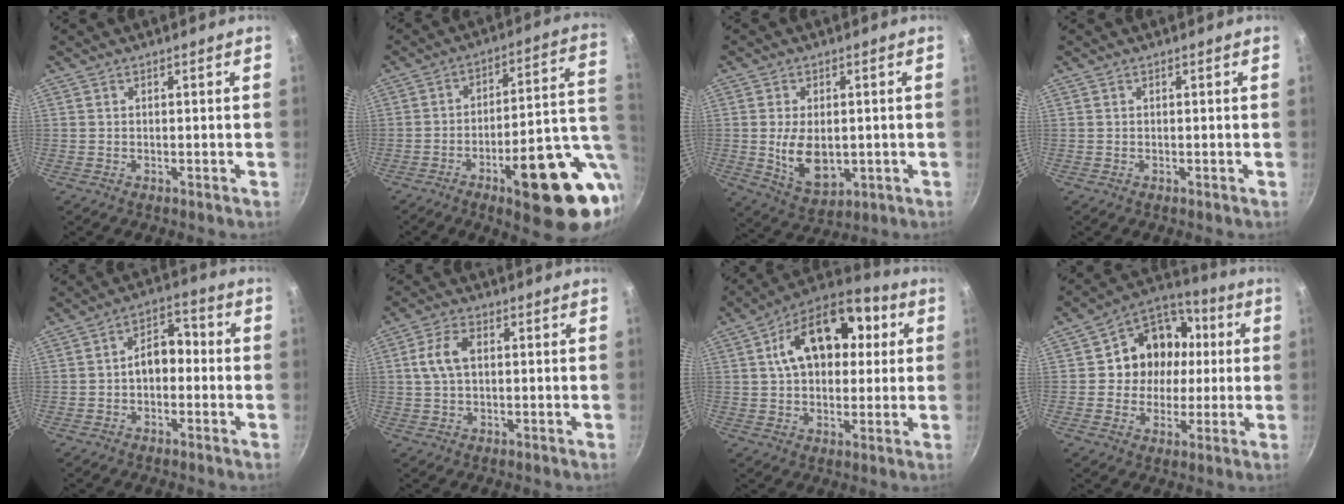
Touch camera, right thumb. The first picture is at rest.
{"total": 23.6, "force": [-8.5, 6.9, 20.9], "torque": [-0.216, 0.045, -0.109]}
{"total": 9.1, "force": [-0.6, 5.7, 7.1], "torque": [-0.108, -0.011, 0.005]}
{"total": 0.0}
{"total": 7.2, "force": [-0.8, 4.8, 5.3], "torque": [-0.064, 0.032, -0.024]}
{"total": 6.1, "force": [1.0, 3.7, 4.8], "torque": [-0.102, 0.014, 0.017]}
{"total": 18.6, "force": [4.5, 11.3, 14.1], "torque": [-0.183, 0.021, 0.061]}
{"total": 14.5, "force": [1.4, 12.0, 8.0], "torque": [-0.059, 0.019, 0.016]}